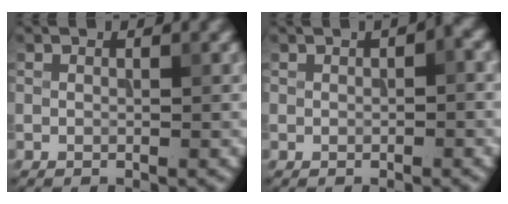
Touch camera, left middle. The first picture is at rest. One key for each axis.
{"total": 1.6, "fx": 0.4, "fy": 0.7, "fz": 1.4, "tx": -0.016, "ty": 0.010, "tz": 0.008}